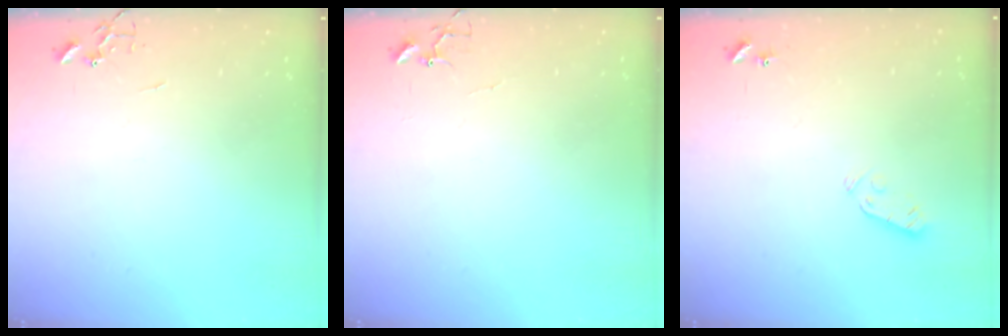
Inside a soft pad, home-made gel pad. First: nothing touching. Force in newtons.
{"total": 4.0, "press": 4.0, "slide": 0.3}
{"total": 3.0, "press": 2.9, "slide": 0.9}